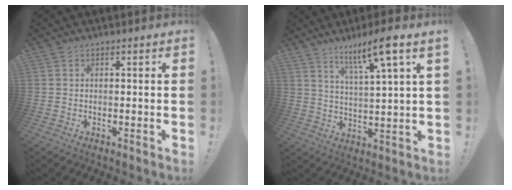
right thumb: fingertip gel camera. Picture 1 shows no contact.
{"total": 10.3, "force": [6.7, -0.2, 7.8], "torque": [-0.128, -0.037, 0.100]}